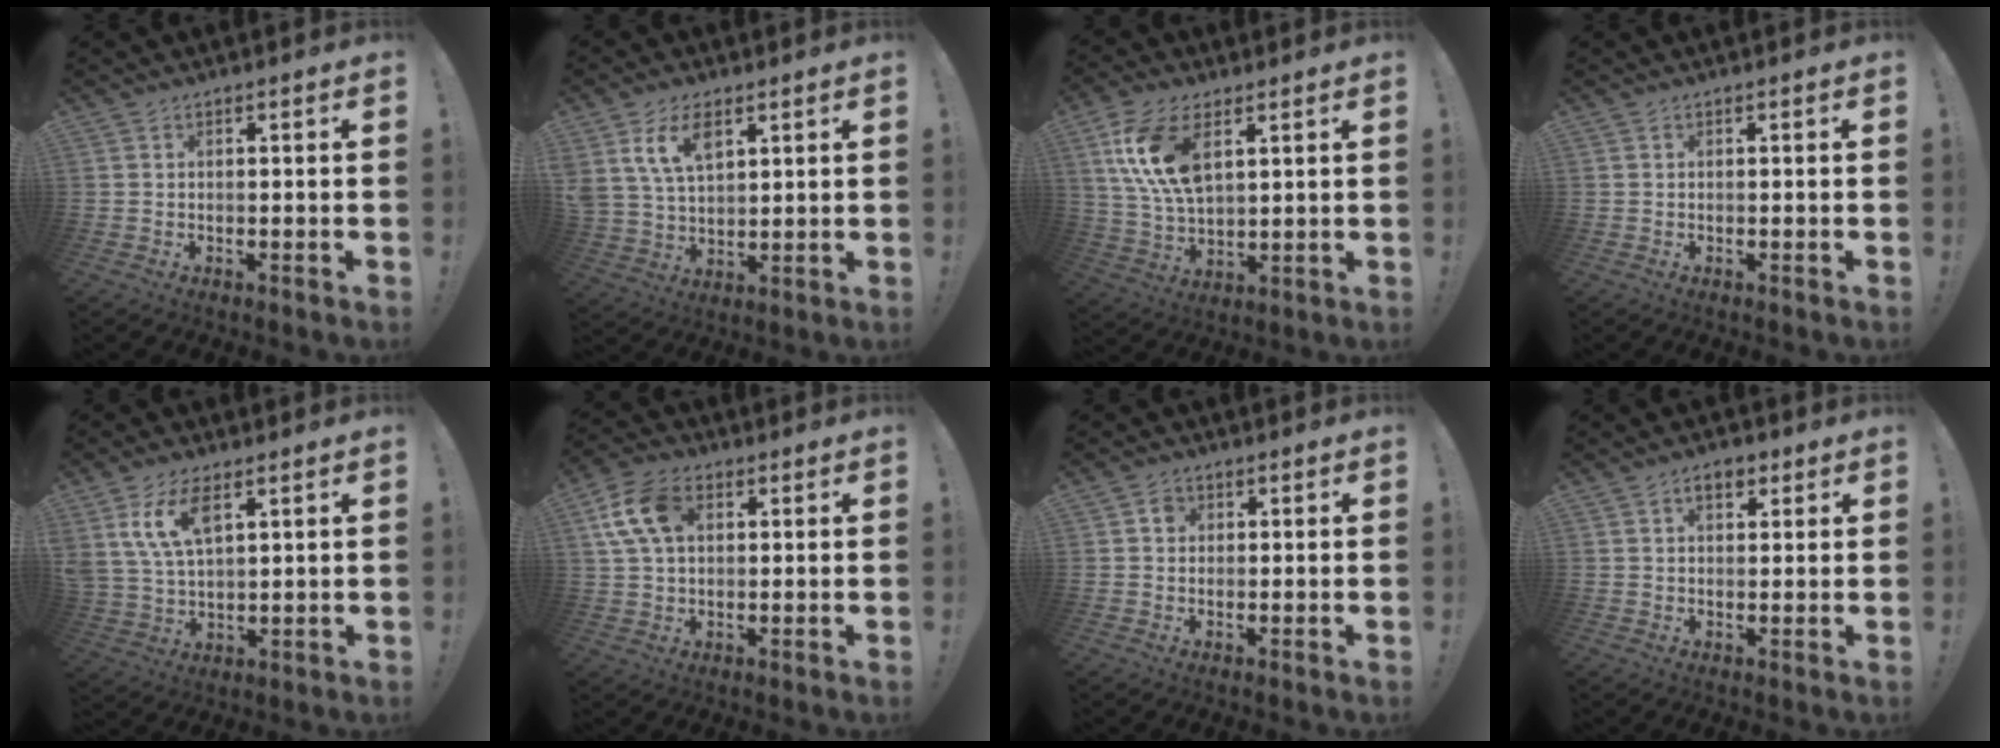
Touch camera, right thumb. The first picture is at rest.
{"total": 10.8, "force": [5.9, 6.4, 6.4], "torque": [-0.124, -0.018, 0.111]}
{"total": 13.4, "force": [5.6, 7.0, 9.9], "torque": [-0.206, -0.017, 0.102]}
{"total": 0.0}
{"total": 10.9, "force": [5.5, 5.6, 7.5], "torque": [-0.151, -0.011, 0.100]}
{"total": 12.4, "force": [3.7, 8.3, 8.5], "torque": [-0.166, 0.006, 0.073]}
{"total": 2.8, "force": [0.5, 2.5, 1.2], "torque": [-0.017, 0.006, 0.009]}
{"total": 4.5, "force": [2.0, 2.7, 3.0], "torque": [-0.039, 0.003, 0.033]}